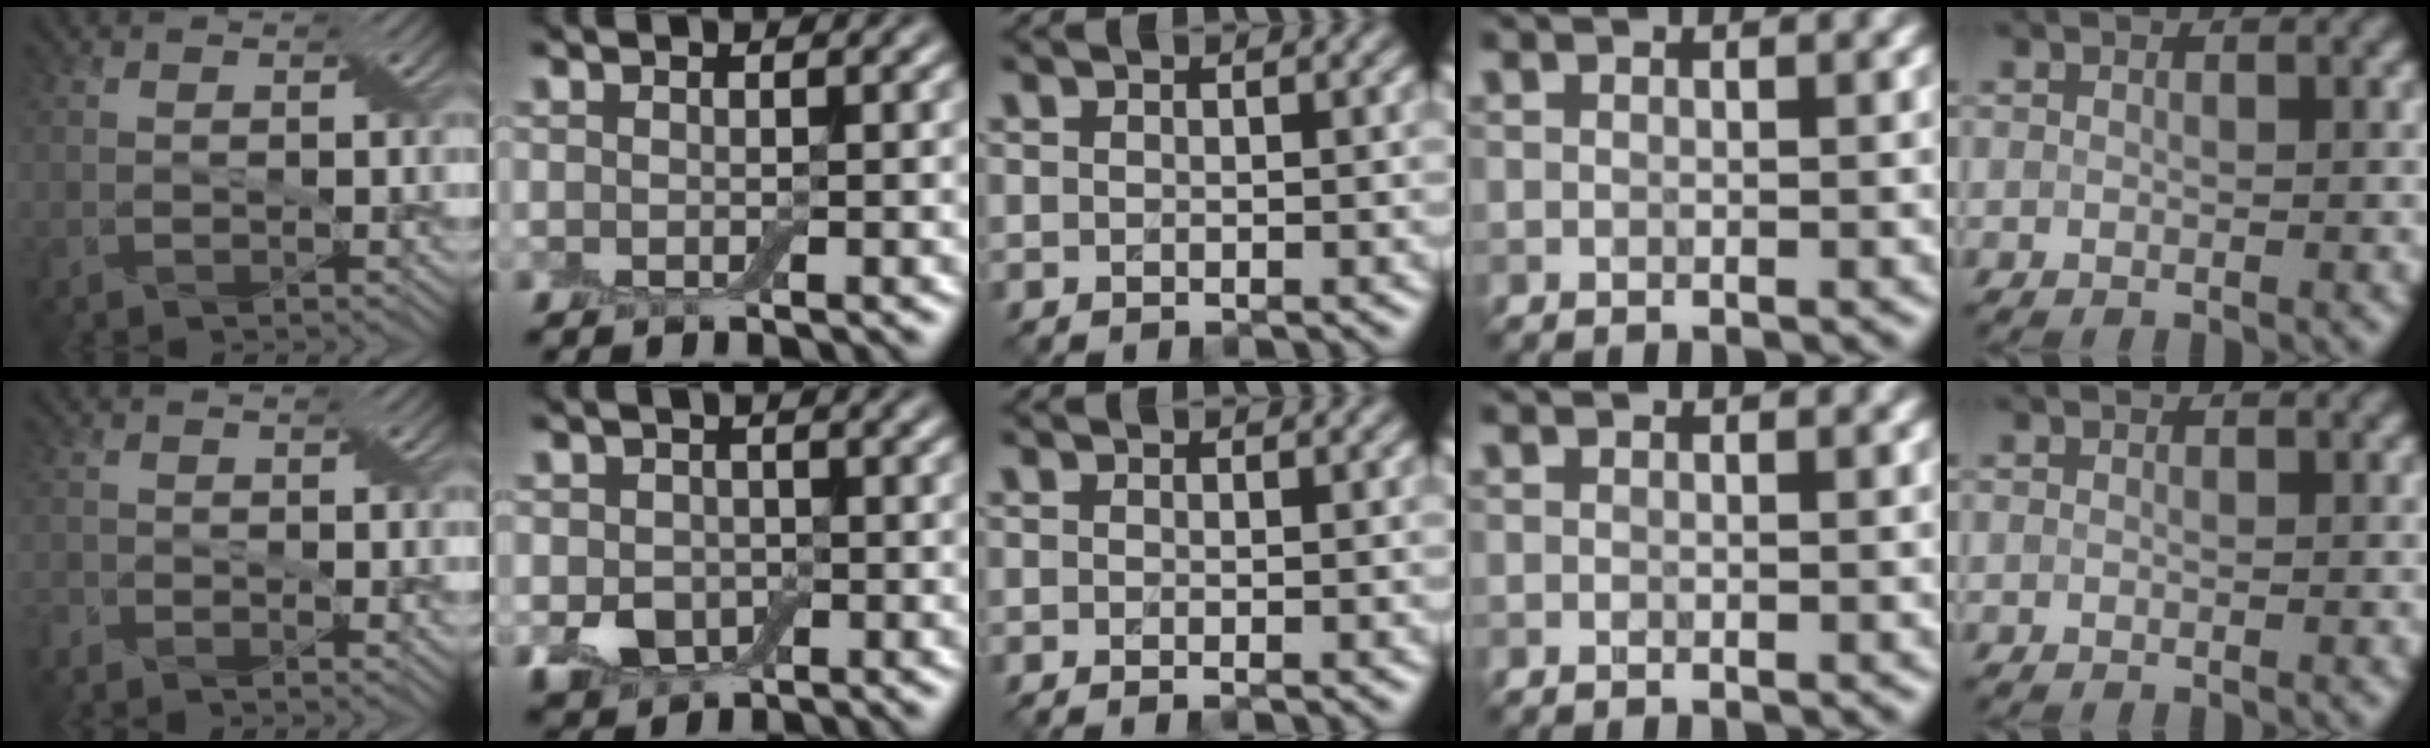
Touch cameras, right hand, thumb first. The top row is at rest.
{"thumb": {"total": 3.0, "force": [-2.3, 1.1, 1.7], "torque": [-0.033, -0.006, -0.046]}, "index": {"total": 3.2, "force": [-0.8, 2.7, 1.7], "torque": [-0.032, -0.007, -0.017]}, "middle": {"total": 0.9, "force": [-0.1, 0.4, 0.8], "torque": [-0.008, -0.008, -0.004]}}